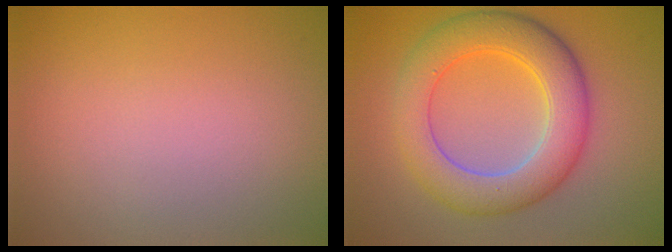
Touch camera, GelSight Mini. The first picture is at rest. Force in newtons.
{"total": 7.2, "press": 7.2, "slide": 0.3}